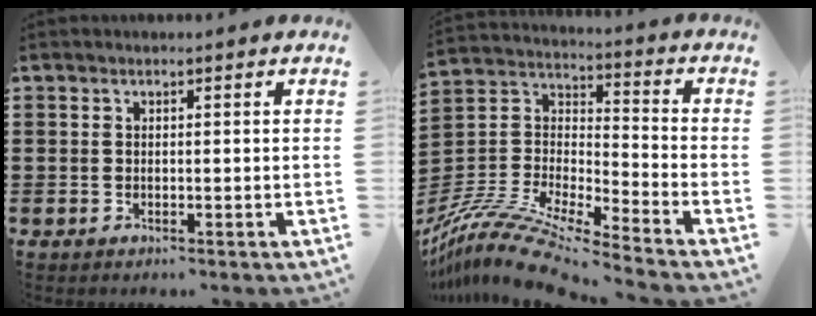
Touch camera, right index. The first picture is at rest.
{"total": 12.4, "force": [-11.0, 1.2, 5.5], "torque": [-0.130, 0.010, -0.228]}